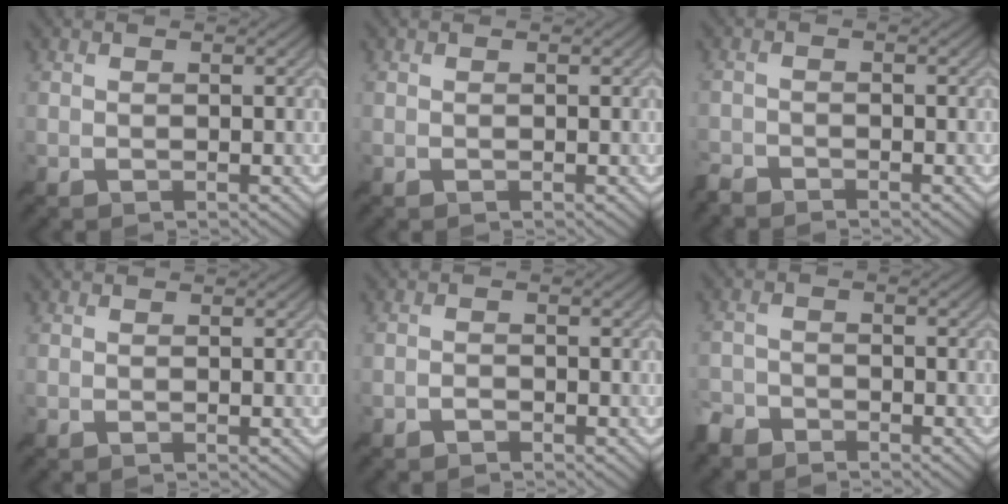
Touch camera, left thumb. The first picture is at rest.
{"total": 0.0}
{"total": 2.2, "force": [-2.1, 0.4, 0.2], "torque": [-0.006, -0.006, -0.051]}
{"total": 0.0}
{"total": 1.0, "force": [-0.9, 0.4, 0.3], "torque": [-0.005, 0.001, -0.020]}
{"total": 3.4, "force": [-3.1, 1.3, 0.7], "torque": [-0.013, -0.004, -0.074]}